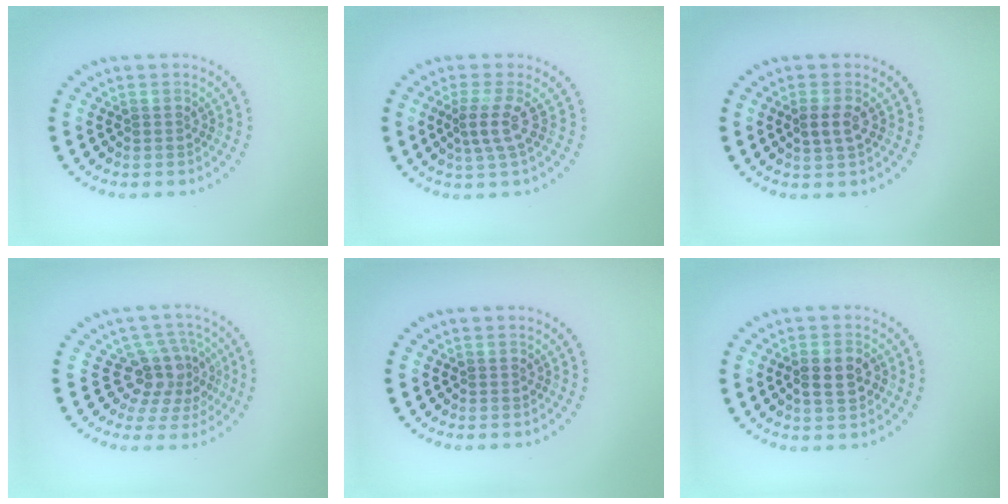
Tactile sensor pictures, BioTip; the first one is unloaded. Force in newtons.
{"total": 2.5, "press": 1.7, "slide": 1.8}
{"total": 1.9, "press": 1.8, "slide": 0.5}
{"total": 4.0, "press": 2.8, "slide": 2.8}
{"total": 0.0}
{"total": 2.8, "press": 2.7, "slide": 0.5}